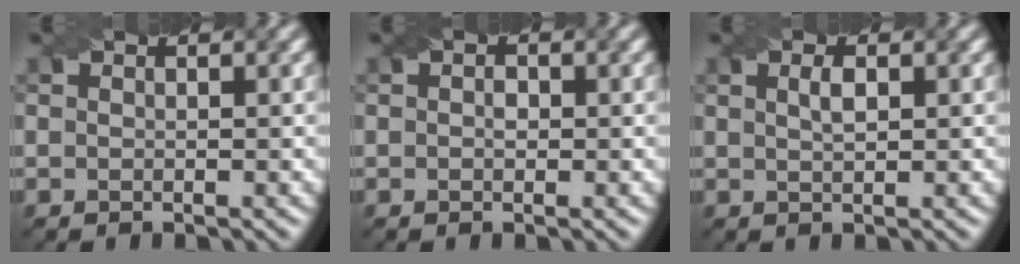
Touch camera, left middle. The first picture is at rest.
{"total": 1.0, "force": [0.0, 0.7, 0.7], "torque": [-0.011, 0.001, -0.002]}
{"total": 1.4, "force": [0.5, 0.5, 1.2], "torque": [-0.023, 0.002, 0.011]}